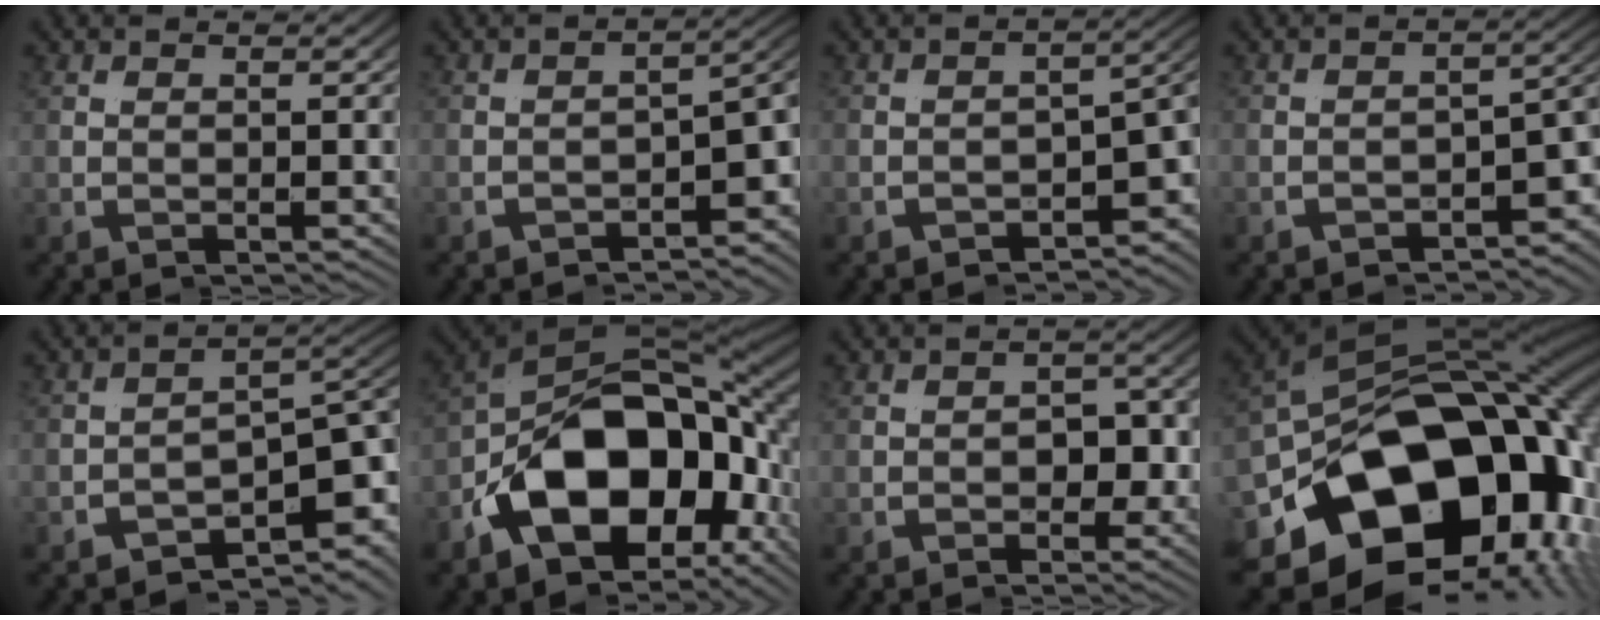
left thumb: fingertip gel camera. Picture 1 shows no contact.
{"total": 8.4, "force": [-2.6, 5.0, 6.2], "torque": [-0.091, -0.040, -0.021]}
{"total": 8.5, "force": [-2.2, 5.4, 6.2], "torque": [-0.088, -0.033, -0.022]}
{"total": 7.5, "force": [-2.4, 4.7, 5.4], "torque": [-0.081, -0.037, -0.023]}
{"total": 9.0, "force": [-3.1, 5.4, 6.5], "torque": [-0.103, -0.023, -0.040]}
{"total": 18.2, "force": [-4.5, 9.9, 14.6], "torque": [-0.294, -0.023, -0.064]}
{"total": 7.7, "force": [-1.5, 5.3, 5.4], "torque": [-0.072, -0.025, -0.014]}
{"total": 24.3, "force": [-1.6, 13.5, 20.1], "torque": [-0.347, -0.013, -0.029]}